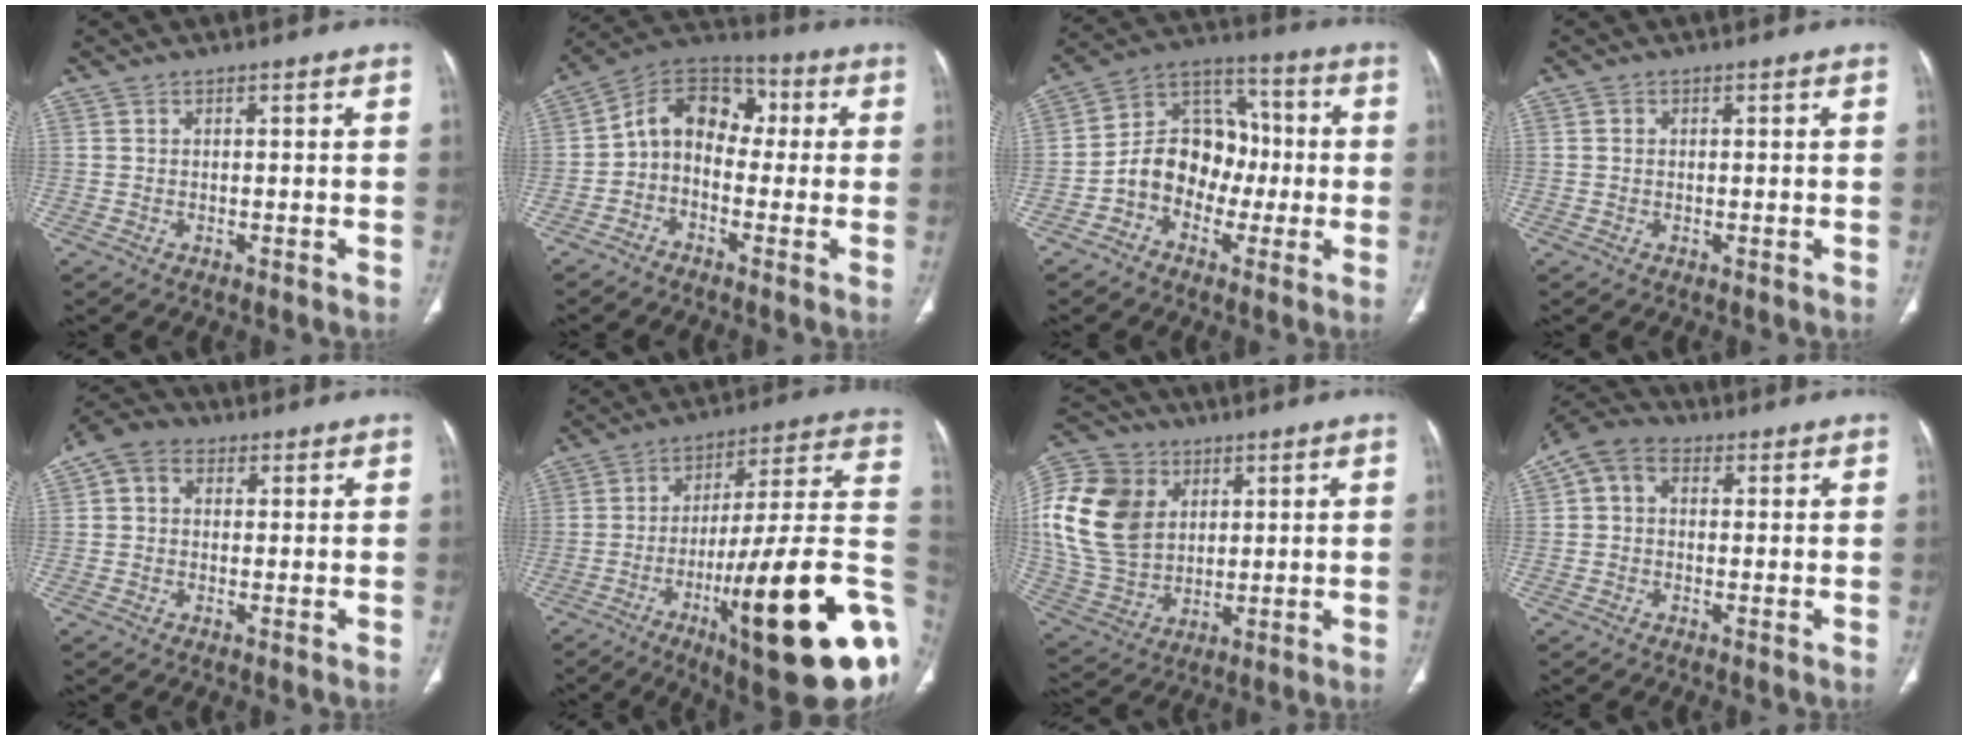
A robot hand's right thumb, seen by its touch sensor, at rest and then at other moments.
{"total": 10.9, "force": [-0.7, 7.9, 7.4], "torque": [-0.093, 0.048, -0.033]}
{"total": 12.9, "force": [-2.7, 10.2, 7.3], "torque": [-0.085, 0.047, -0.058]}
{"total": 0.8, "force": [0.2, 0.7, 0.4], "torque": [-0.006, 0.004, 0.004]}
{"total": 5.7, "force": [1.4, 4.7, 3.0], "torque": [-0.047, 0.016, 0.019]}
{"total": 31.5, "force": [-9.6, 6.5, 29.3], "torque": [-0.356, 0.027, -0.141]}
{"total": 20.6, "force": [5.2, 15.5, 12.5], "torque": [-0.255, -0.002, 0.106]}
{"total": 6.6, "force": [1.3, 5.1, 4.0], "torque": [-0.072, 0.024, 0.012]}